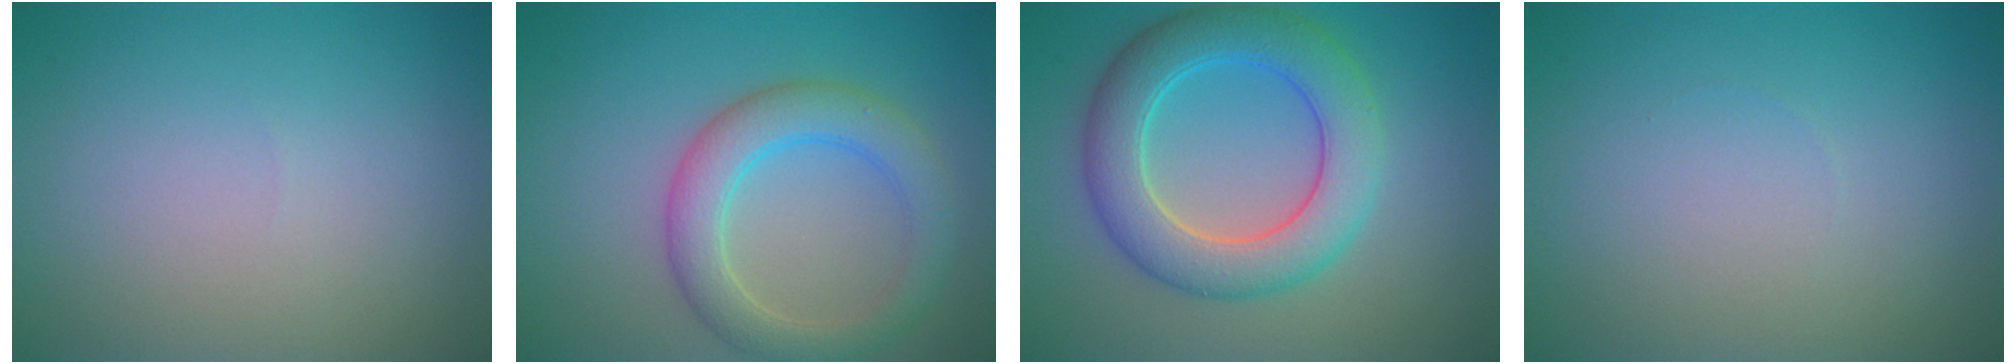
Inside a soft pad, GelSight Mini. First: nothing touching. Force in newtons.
{"total": 4.7, "press": 4.7, "slide": 0.3}
{"total": 6.8, "press": 6.8, "slide": 0.2}
{"total": 0.0}